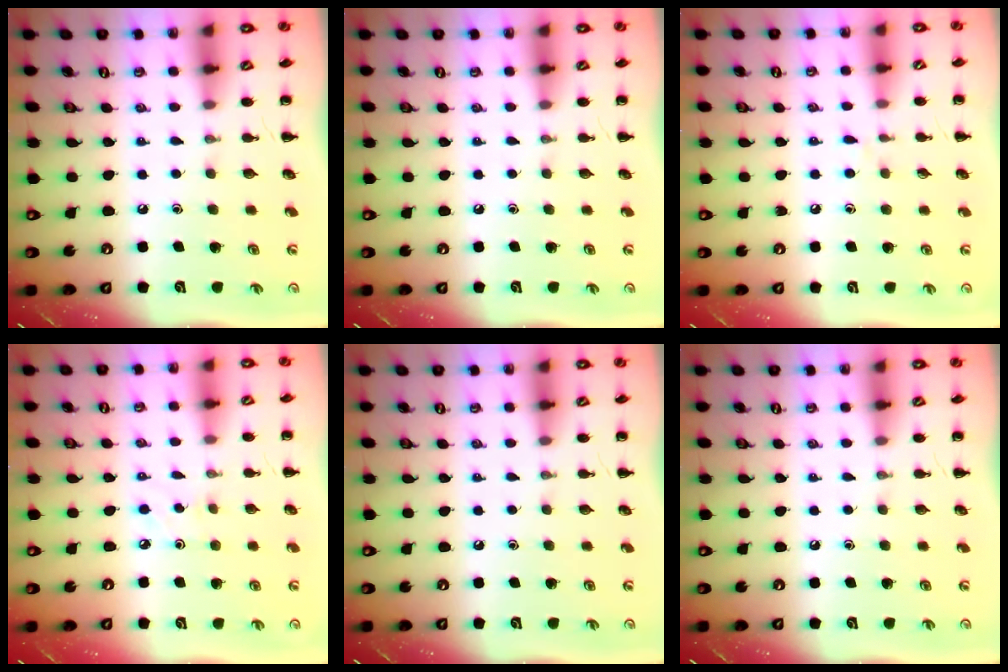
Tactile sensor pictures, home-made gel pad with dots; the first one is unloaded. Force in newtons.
{"total": 0.0}
{"total": 5.0, "press": 4.7, "slide": 1.7}
{"total": 2.5, "press": 2.3, "slide": 0.9}
{"total": 0.0}
{"total": 0.0}